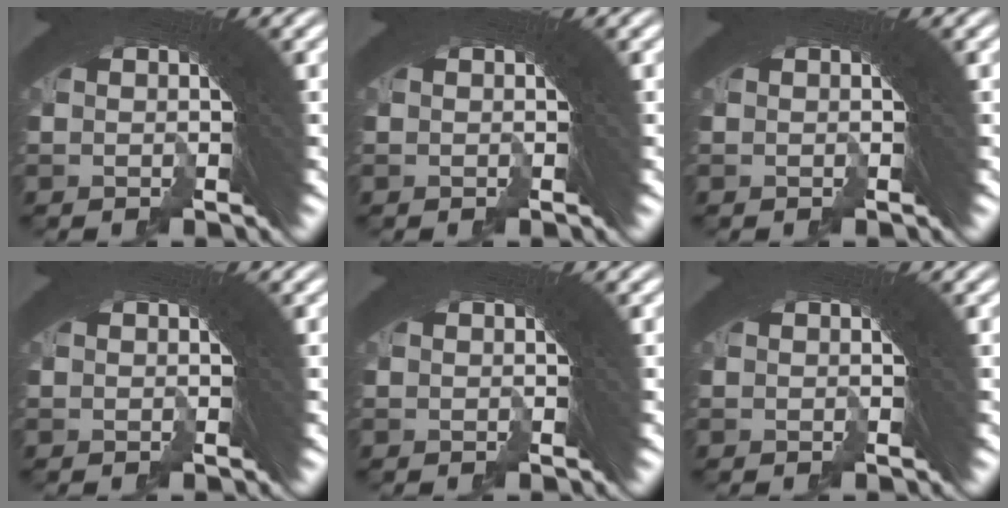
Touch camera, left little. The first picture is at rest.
{"total": 0.0}
{"total": 0.0}
{"total": 0.0}
{"total": 0.0}
{"total": 0.0}